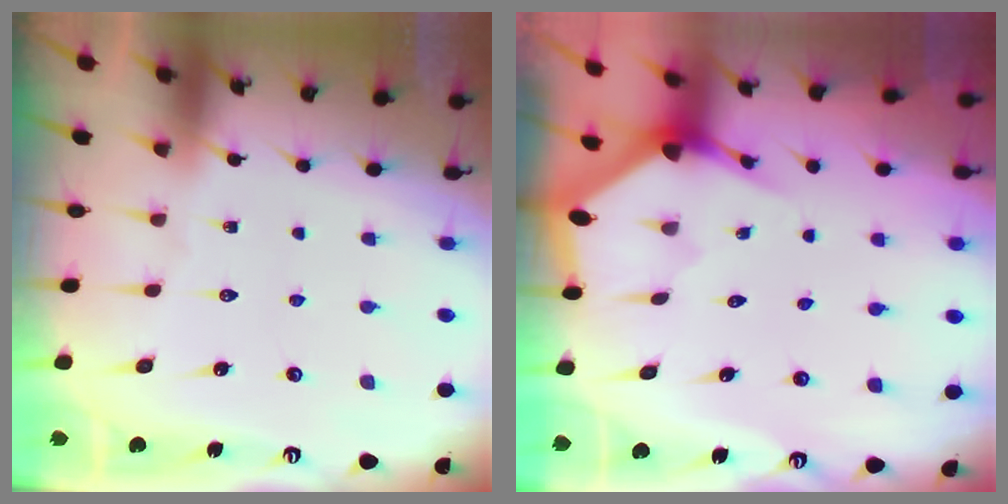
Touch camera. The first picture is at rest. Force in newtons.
{"total": 2.9, "press": 2.9, "slide": 0.2}